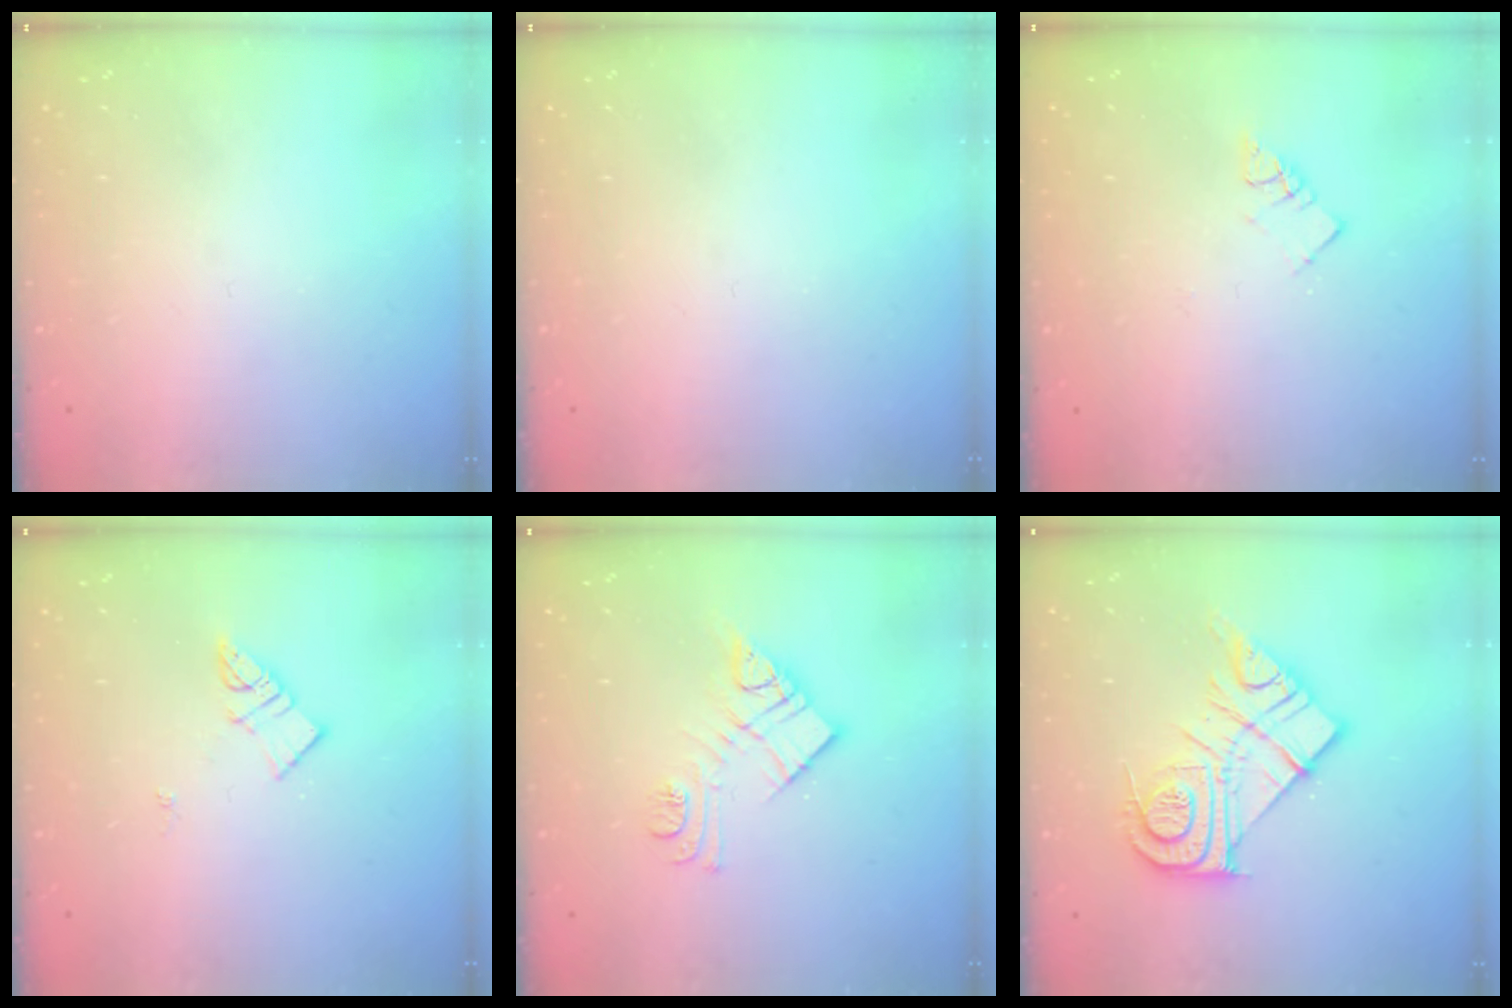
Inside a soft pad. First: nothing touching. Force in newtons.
{"total": 0.0}
{"total": 3.6, "press": 3.6, "slide": 0.2}
{"total": 5.7, "press": 5.7, "slide": 0.5}
{"total": 12.4, "press": 12.4, "slide": 0.7}
{"total": 16.4, "press": 16.3, "slide": 1.1}